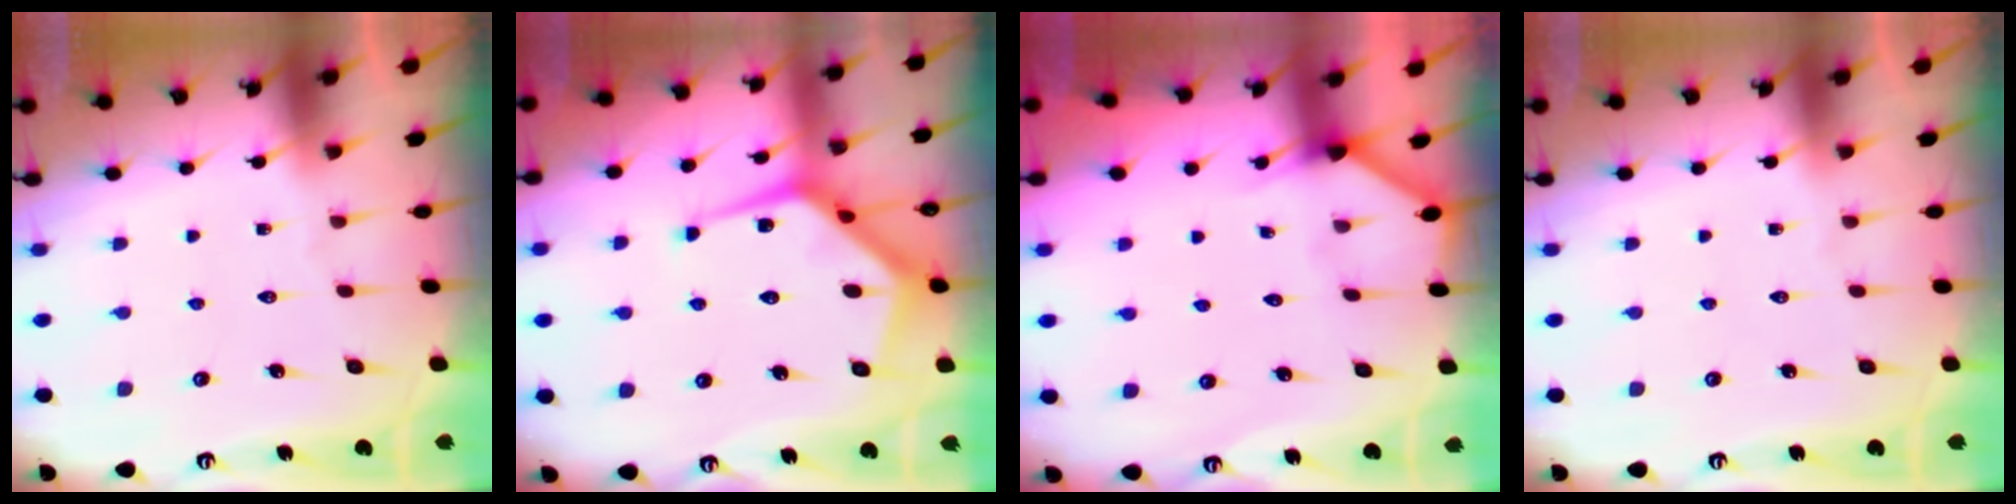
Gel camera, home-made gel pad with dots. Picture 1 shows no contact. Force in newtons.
{"total": 11.7, "press": 11.6, "slide": 0.8}
{"total": 2.9, "press": 2.9, "slide": 0.3}
{"total": 0.0}